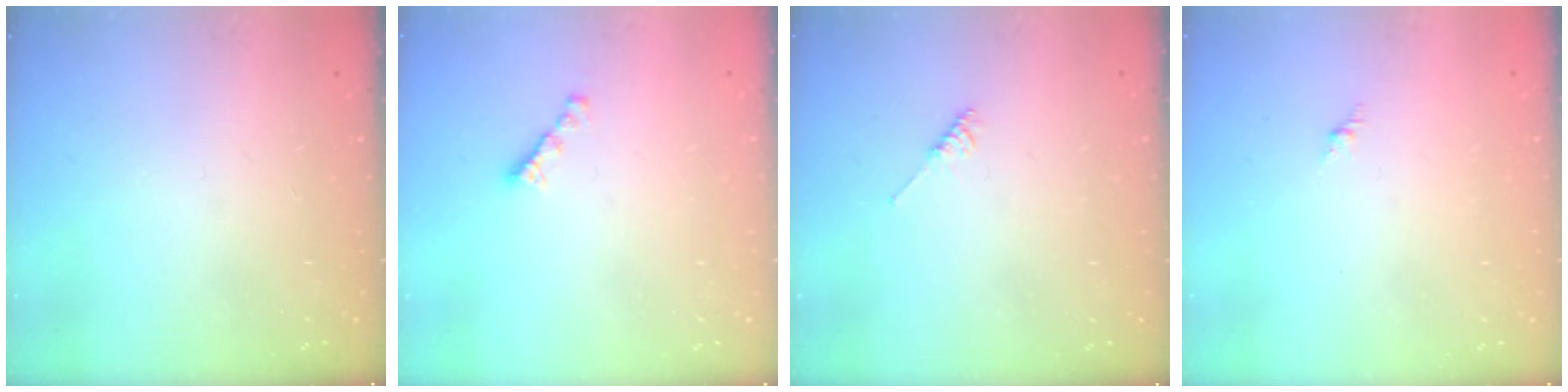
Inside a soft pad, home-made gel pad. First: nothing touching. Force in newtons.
{"total": 2.7, "press": 2.7, "slide": 0.2}
{"total": 2.2, "press": 2.2, "slide": 0.5}
{"total": 0.0}